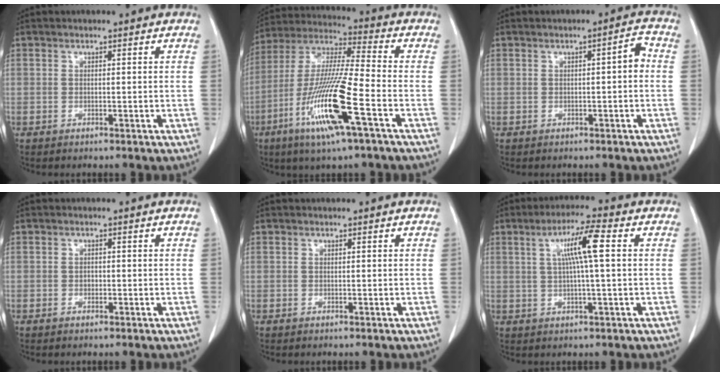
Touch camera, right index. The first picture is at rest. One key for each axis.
{"total": 16.7, "fx": -6.7, "fy": 0.4, "fz": 15.3, "tx": -0.316, "ty": -0.022, "tz": -0.129}
{"total": 2.5, "fx": -0.1, "fy": 0.5, "fz": 2.4, "tx": -0.033, "ty": 0.010, "tz": -0.002}
{"total": 0.6, "fx": -0.2, "fy": 0.5, "fz": 0.4, "tx": -0.007, "ty": 0.002, "tz": -0.003}
{"total": 0.0}
{"total": 7.3, "fx": 1.6, "fy": -0.2, "fz": 7.1, "tx": -0.129, "ty": 0.008, "tz": 0.029}